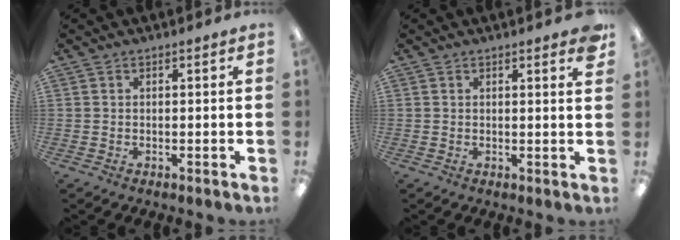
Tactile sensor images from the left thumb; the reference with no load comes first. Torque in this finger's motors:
{"motor_torque": [0.30, -0.15, 0.31, -0.27, 0.02]}